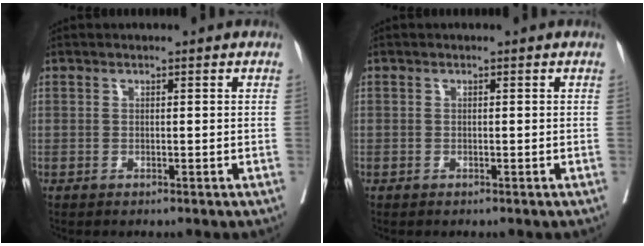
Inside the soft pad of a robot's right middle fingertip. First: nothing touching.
{"total": 0.7, "force": [-0.2, 0.6, -0.1], "torque": [0.003, 0.008, -0.005]}